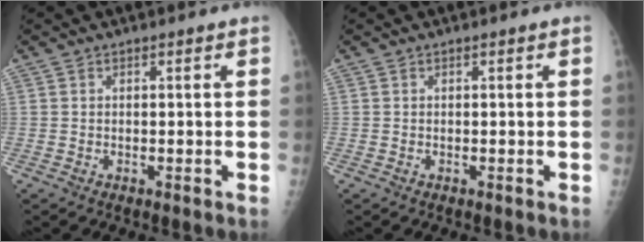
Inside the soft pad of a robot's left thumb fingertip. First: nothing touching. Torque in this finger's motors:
{"motor_torque": [0.01, 0.00, 0.00, -0.01, 0.00]}